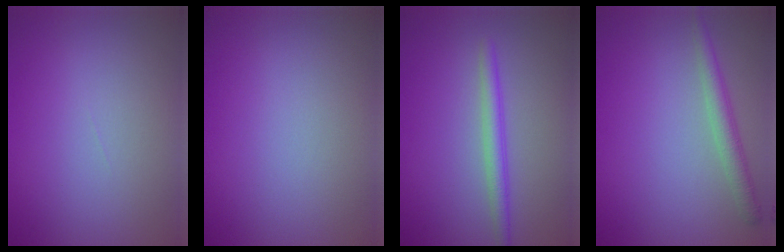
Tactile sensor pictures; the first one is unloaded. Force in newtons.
{"total": 0.0}
{"total": 2.1, "press": 2.1, "slide": 0.1}
{"total": 2.3, "press": 2.3, "slide": 0.1}